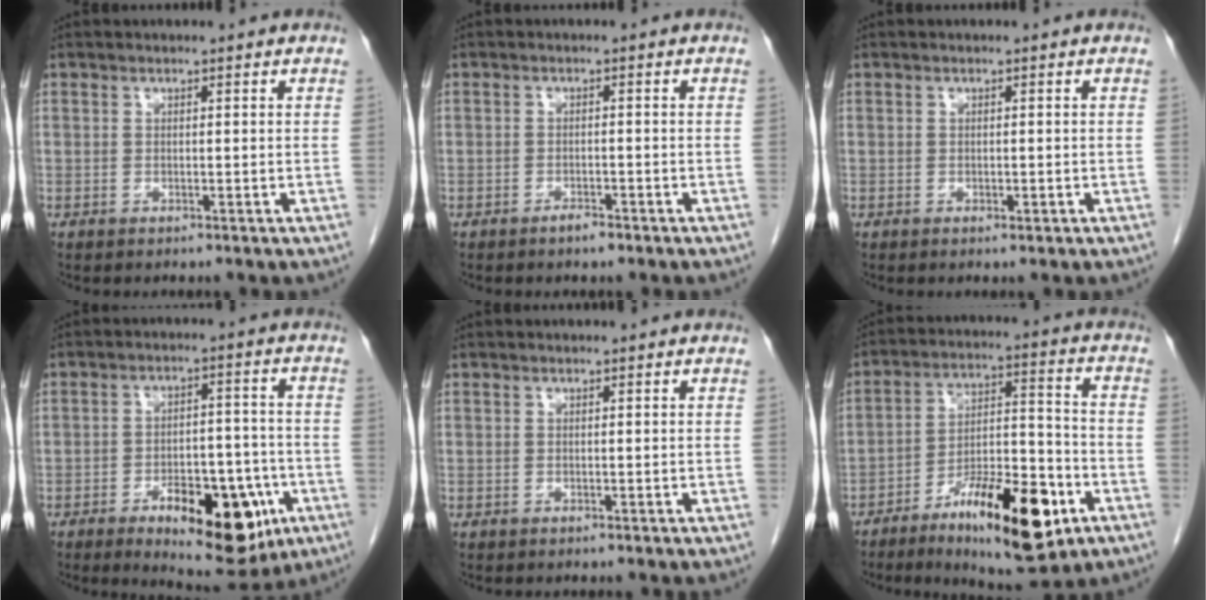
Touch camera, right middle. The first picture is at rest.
{"total": 1.6, "force": [-1.2, 0.4, 0.8], "torque": [-0.015, 0.000, -0.018]}
{"total": 0.7, "force": [-0.3, 0.3, 0.6], "torque": [-0.010, -0.001, -0.002]}
{"total": 14.1, "force": [-6.4, 5.6, 11.2], "torque": [-0.145, 0.004, -0.082]}
{"total": 0.0}
{"total": 17.4, "force": [-8.8, 4.6, 14.2], "torque": [-0.223, 0.002, -0.133]}